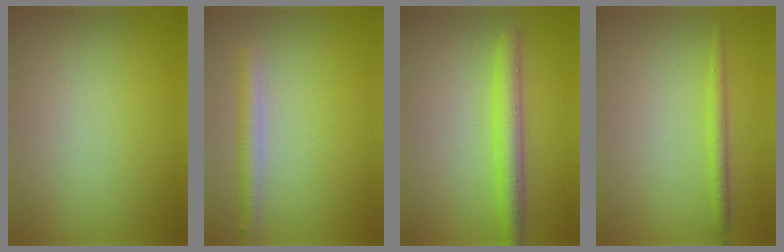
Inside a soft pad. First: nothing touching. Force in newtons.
{"total": 2.3, "press": 2.3, "slide": 0.1}
{"total": 3.7, "press": 3.7, "slide": 0.2}
{"total": 1.6, "press": 1.6, "slide": 0.1}